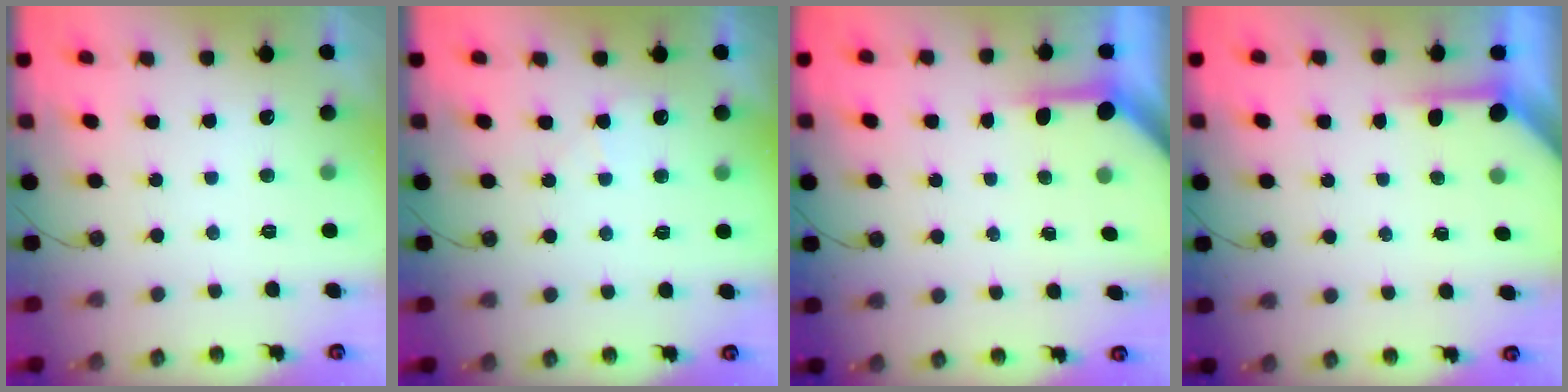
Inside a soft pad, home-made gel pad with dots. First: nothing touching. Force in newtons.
{"total": 3.8, "press": 3.7, "slide": 0.7}
{"total": 3.9, "press": 3.8, "slide": 0.3}
{"total": 4.0, "press": 4.0, "slide": 0.3}